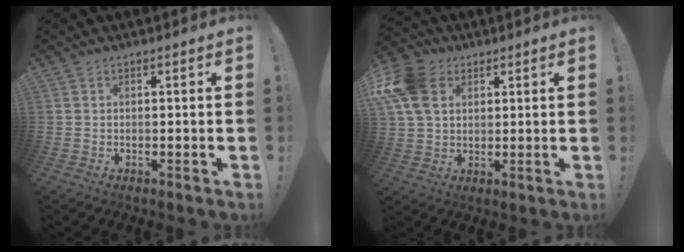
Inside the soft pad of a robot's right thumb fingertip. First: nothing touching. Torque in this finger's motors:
{"motor_torque": [1.21, 1.30, 0.98, 0.14, 0.22]}